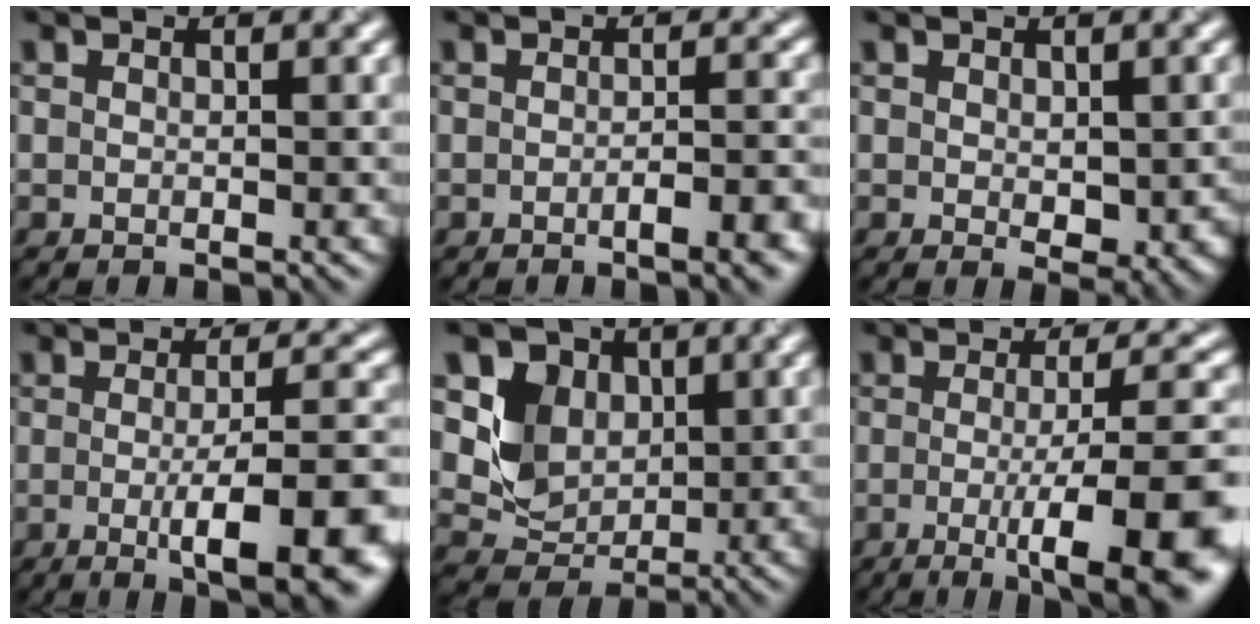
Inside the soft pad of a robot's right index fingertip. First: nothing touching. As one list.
[{"total": 3.7, "force": [-1.5, 1.1, 3.2], "torque": [-0.035, -0.001, -0.024]}, {"total": 3.6, "force": [-0.4, 2.0, 3.0], "torque": [-0.043, -0.013, 0.002]}, {"total": 10.0, "force": [-2.6, 2.5, 9.4], "torque": [-0.109, -0.011, -0.037]}, {"total": 5.7, "force": [1.7, 4.7, 2.6], "torque": [-0.059, -0.006, 0.033]}, {"total": 12.3, "force": [-2.4, 3.3, 11.6], "torque": [-0.126, -0.010, -0.029]}]